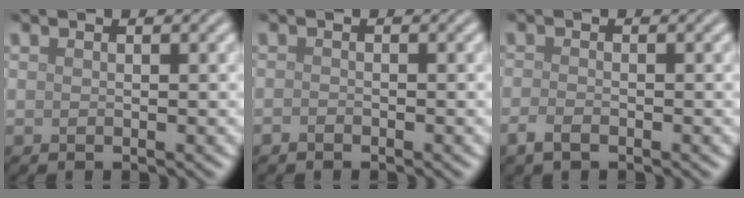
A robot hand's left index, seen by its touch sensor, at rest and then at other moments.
{"total": 0.6, "force": [-0.6, 0.2, 0.1], "torque": [-0.002, -0.002, -0.011]}
{"total": 1.4, "force": [-1.0, 0.5, 0.9], "torque": [-0.023, -0.003, -0.021]}